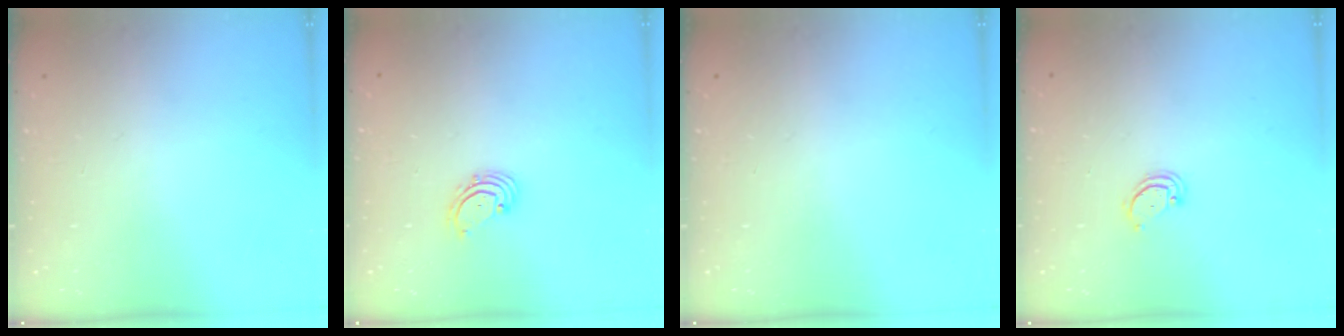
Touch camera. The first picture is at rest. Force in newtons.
{"total": 2.2, "press": 2.1, "slide": 0.7}
{"total": 0.0}
{"total": 2.9, "press": 2.9, "slide": 0.2}